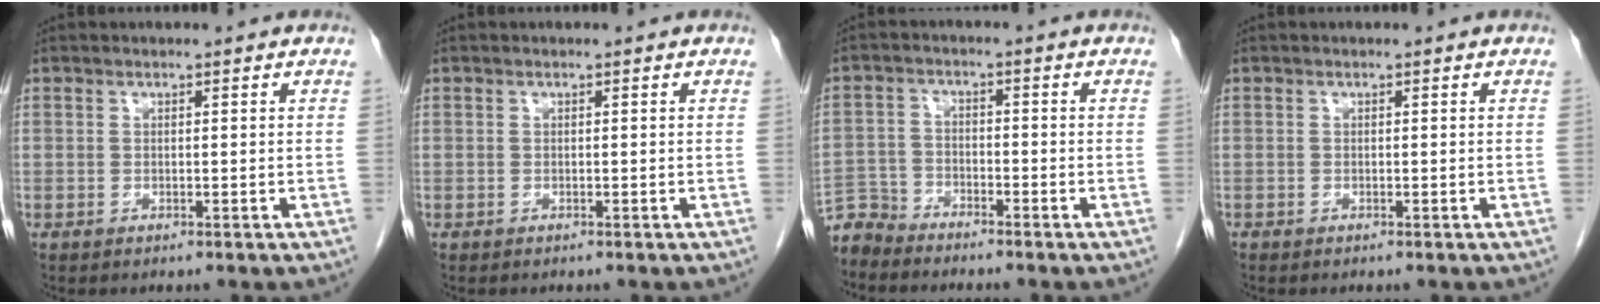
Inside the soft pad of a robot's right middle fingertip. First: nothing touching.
{"total": 0.0}
{"total": 4.4, "force": [-4.3, 0.6, -0.6], "torque": [0.014, -0.006, -0.084]}
{"total": 0.0}